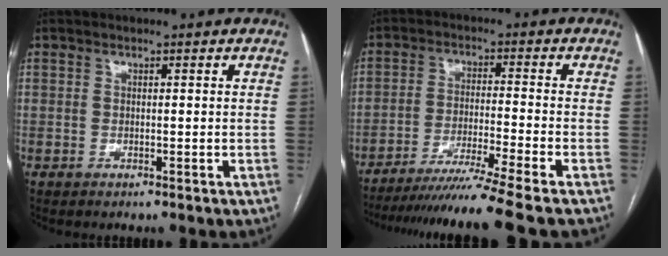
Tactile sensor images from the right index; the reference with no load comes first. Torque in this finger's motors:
{"motor_torque": [1.21, -0.93, 0.48, 0.17]}